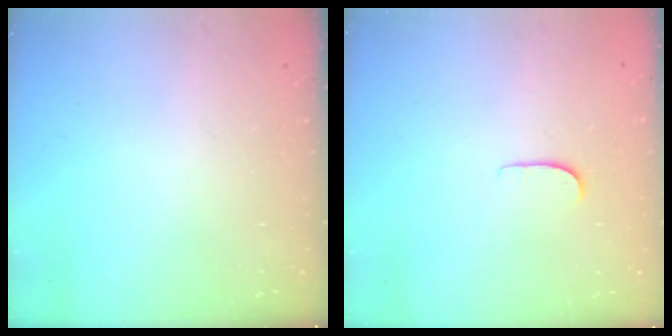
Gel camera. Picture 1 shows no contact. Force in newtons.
{"total": 4.2, "press": 4.2, "slide": 0.4}